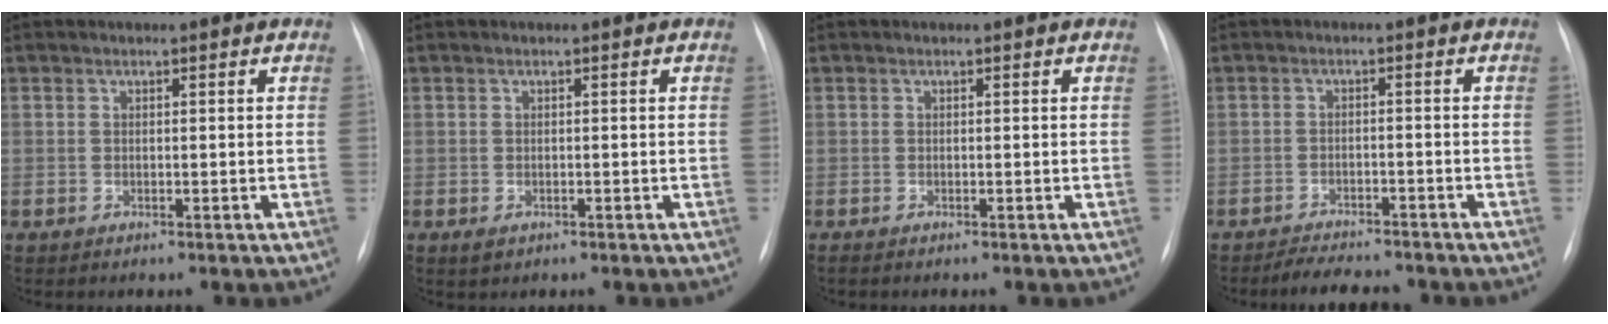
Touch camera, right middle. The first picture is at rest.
{"total": 1.2, "force": [-0.4, 0.8, 0.8], "torque": [-0.013, 0.001, 0.001]}
{"total": 0.5, "force": [-0.4, 0.0, 0.4], "torque": [-0.005, -0.001, -0.004]}
{"total": 6.4, "force": [-5.8, 1.7, 2.2], "torque": [-0.034, -0.007, -0.084]}